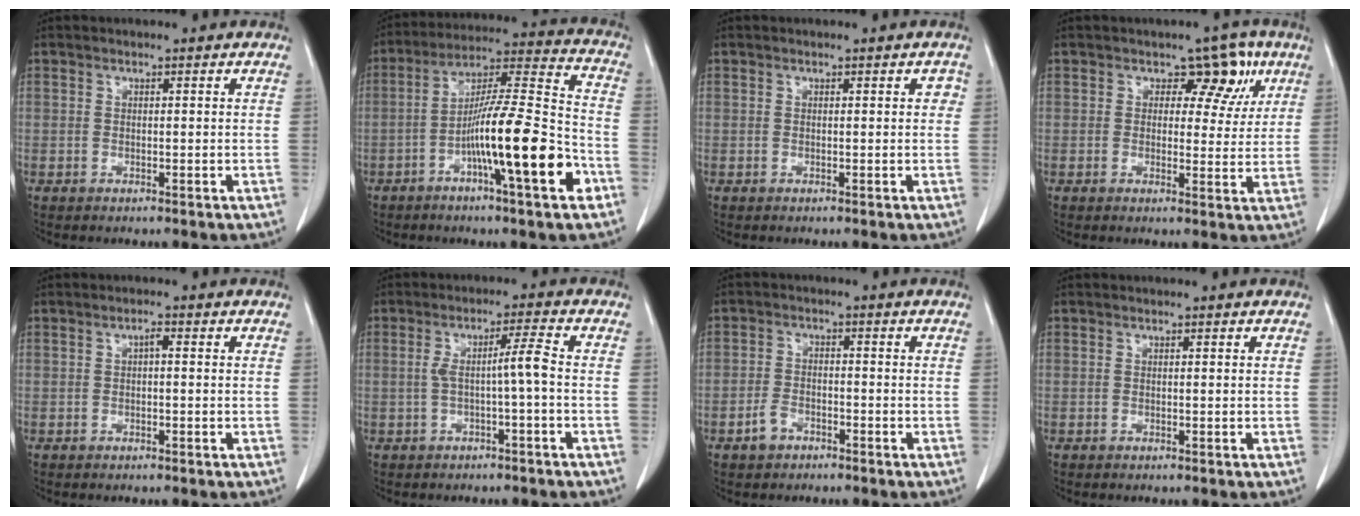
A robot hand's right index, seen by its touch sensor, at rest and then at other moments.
{"total": 17.3, "force": [-6.5, 0.9, 16.0], "torque": [-0.267, 0.000, -0.108]}
{"total": 1.0, "force": [0.3, 0.6, 0.8], "torque": [-0.006, 0.008, 0.004]}
{"total": 6.2, "force": [2.8, 4.2, 3.6], "torque": [-0.019, 0.013, 0.030]}
{"total": 1.0, "force": [0.0, 0.3, 1.0], "torque": [-0.017, 0.003, 0.000]}
{"total": 4.1, "force": [-0.7, -0.4, 4.1], "torque": [-0.074, 0.013, -0.008]}
{"total": 3.3, "force": [-2.1, 2.0, 1.5], "torque": [-0.029, 0.004, -0.036]}
{"total": 0.0}